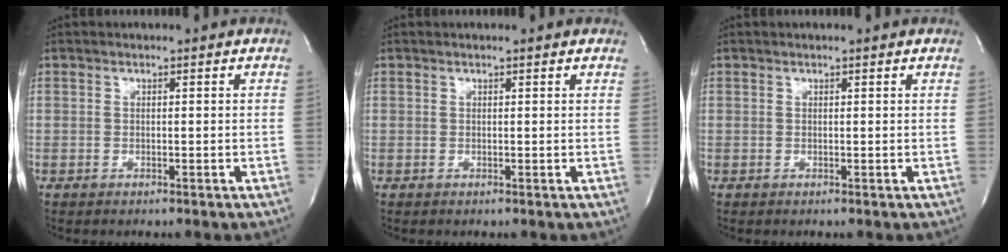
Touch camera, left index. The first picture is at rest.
{"total": 2.0, "force": [1.8, 0.2, 0.8], "torque": [-0.014, 0.009, 0.011]}
{"total": 0.5, "force": [0.4, -0.1, 0.3], "torque": [-0.009, 0.000, 0.009]}